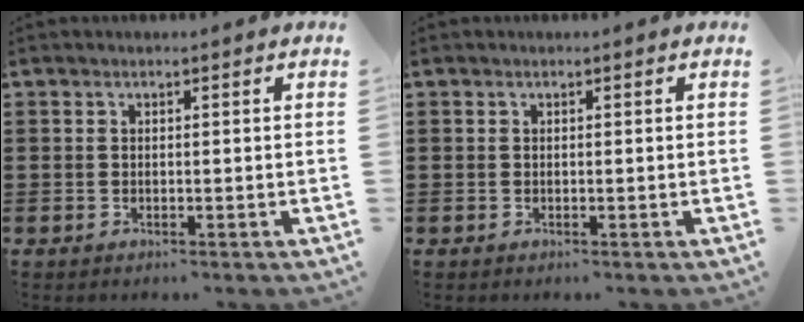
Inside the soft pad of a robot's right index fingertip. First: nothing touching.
{"total": 0.0}